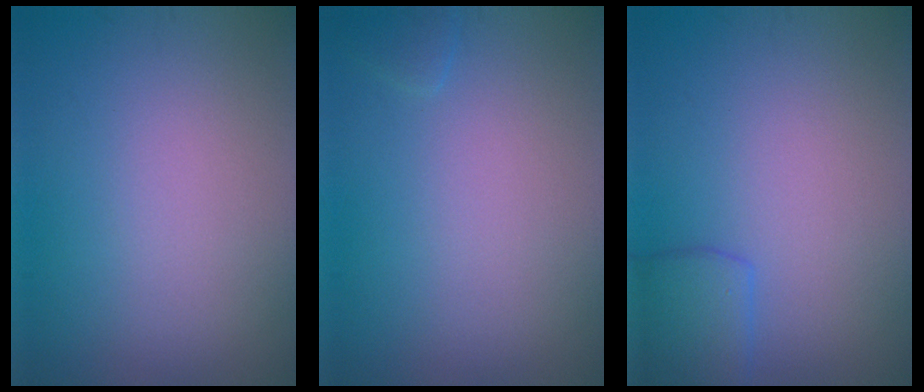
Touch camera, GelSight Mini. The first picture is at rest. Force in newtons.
{"total": 0.7, "press": 0.7, "slide": 0.1}
{"total": 2.6, "press": 2.6, "slide": 0.1}